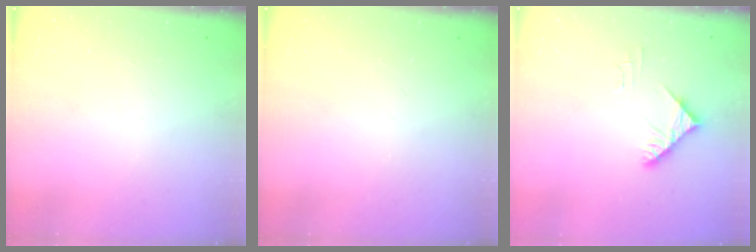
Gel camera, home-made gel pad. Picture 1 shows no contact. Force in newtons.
{"total": 0.0}
{"total": 5.6, "press": 5.6, "slide": 0.6}